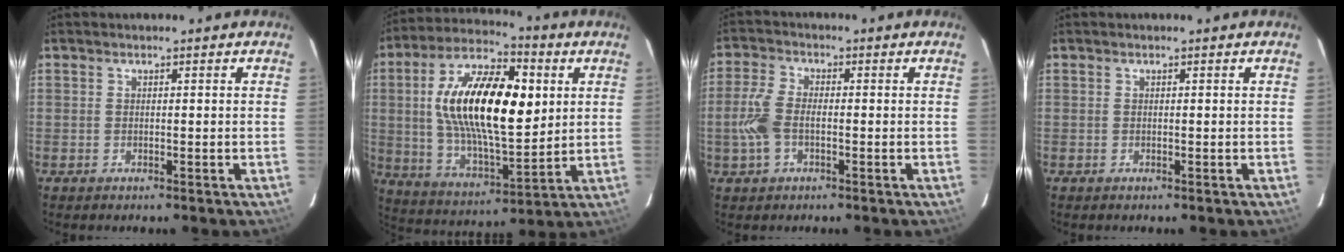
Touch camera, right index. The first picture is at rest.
{"total": 23.4, "force": [4.5, 10.2, 20.6], "torque": [-0.379, 0.023, 0.083]}
{"total": 6.5, "force": [-1.5, 3.5, 5.2], "torque": [-0.123, 0.006, -0.028]}
{"total": 0.0}